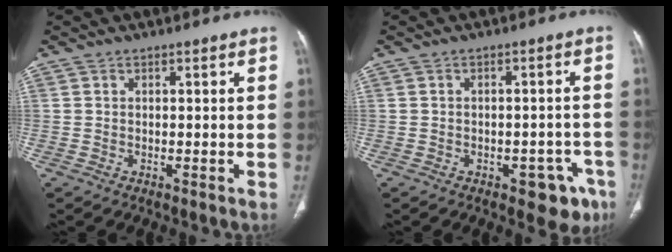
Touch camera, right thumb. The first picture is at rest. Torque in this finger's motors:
{"motor_torque": [1.03, 1.10, 0.24, -0.30, 0.09]}